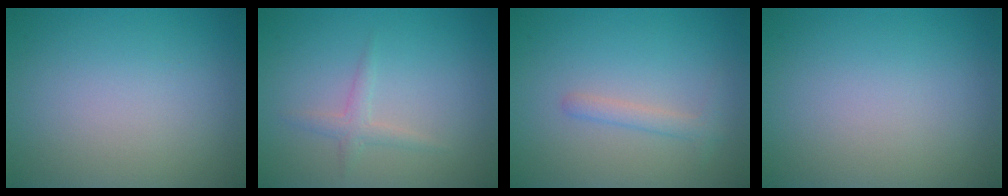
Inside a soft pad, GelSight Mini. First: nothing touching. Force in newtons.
{"total": 1.3, "press": 1.3, "slide": 0.1}
{"total": 1.4, "press": 1.4, "slide": 0.0}
{"total": 0.0}